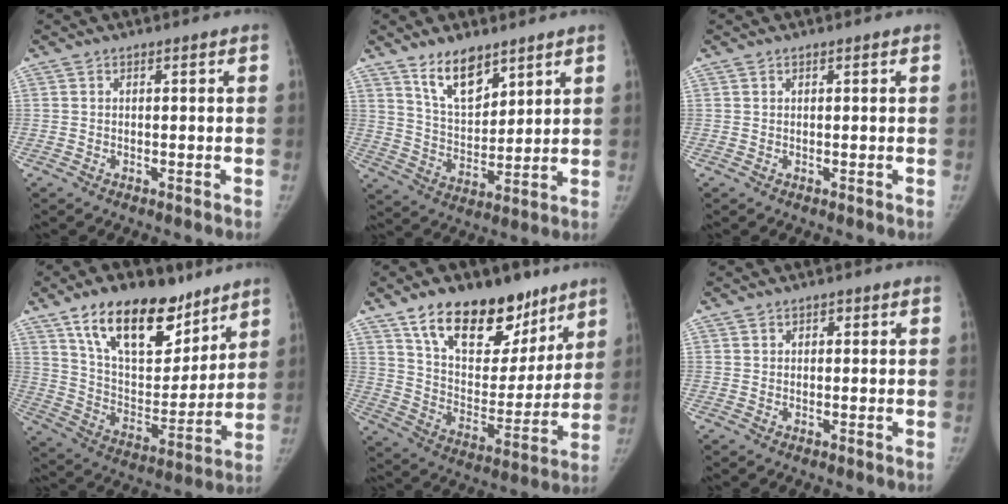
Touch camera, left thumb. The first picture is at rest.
{"total": 10.5, "force": [7.2, 4.9, 5.8], "torque": [-0.075, -0.054, 0.140]}
{"total": 0.0}
{"total": 22.6, "force": [14.4, 11.5, 13.1], "torque": [-0.170, -0.055, 0.249]}
{"total": 23.1, "force": [14.8, 12.5, 12.5], "torque": [-0.146, -0.059, 0.245]}
{"total": 1.6, "force": [0.7, 1.4, 0.4], "torque": [0.009, -0.001, 0.005]}